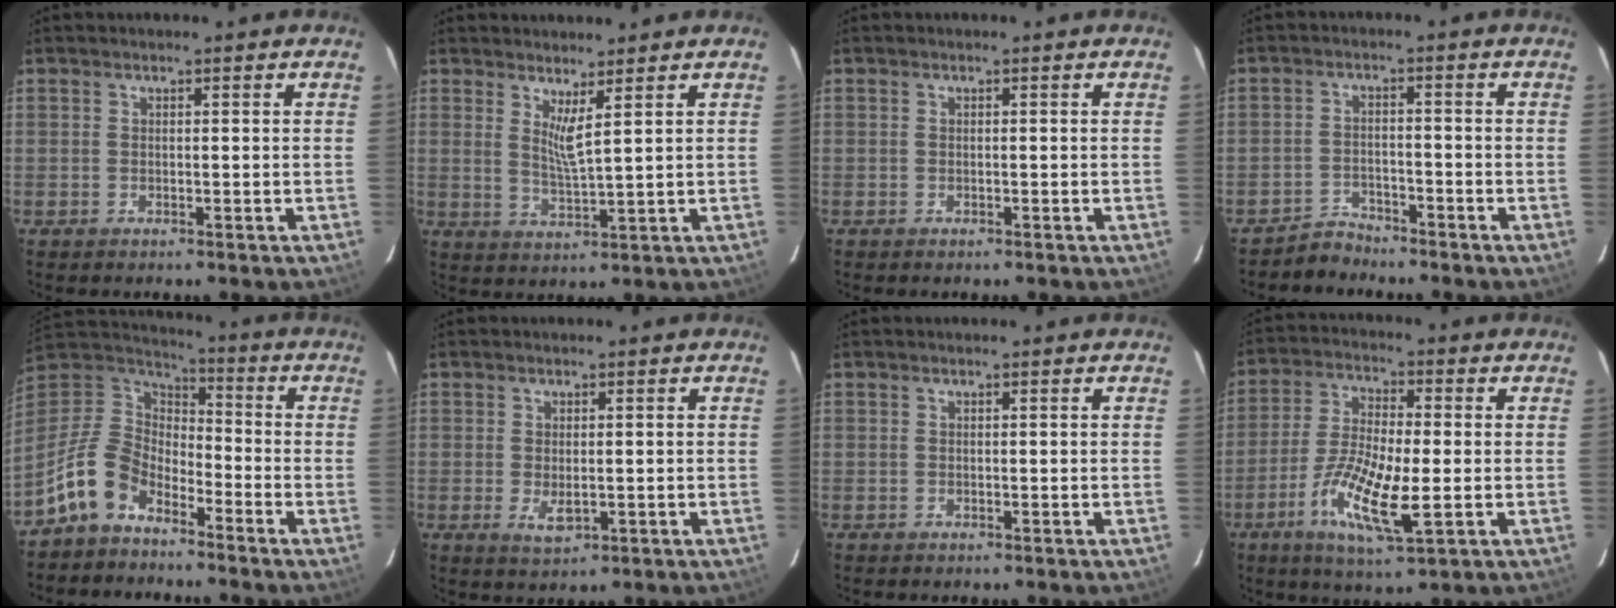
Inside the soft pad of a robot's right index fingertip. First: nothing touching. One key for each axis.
{"total": 4.0, "fx": 2.5, "fy": -0.3, "fz": 3.1, "tx": -0.058, "ty": -0.015, "tz": 0.041}
{"total": 0.0}
{"total": 3.6, "fx": -3.4, "fy": 1.1, "fz": -0.5, "tx": 0.003, "ty": 0.013, "tz": -0.062}
{"total": 12.0, "fx": -7.4, "fy": 7.1, "fz": 6.1, "tx": -0.141, "ty": 0.022, "tz": -0.147}
{"total": 3.5, "fx": -0.6, "fy": 1.9, "fz": 2.8, "tx": -0.051, "ty": -0.009, "tz": -0.005}
{"total": 0.0}
{"total": 12.2, "fx": -3.5, "fy": 3.0, "fz": 11.3, "tx": -0.226, "ty": -0.012, "tz": -0.069}